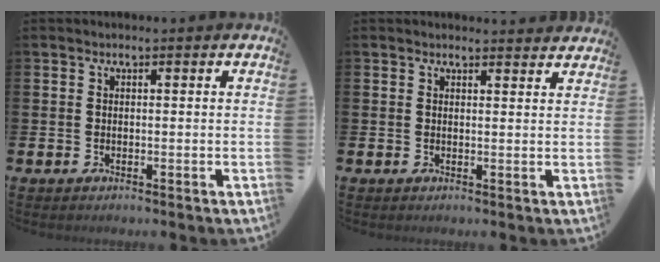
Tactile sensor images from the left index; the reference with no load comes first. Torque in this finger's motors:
{"motor_torque": [1.02, -1.11, 0.17, 0.00]}